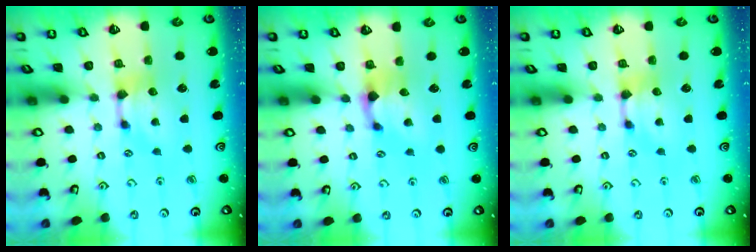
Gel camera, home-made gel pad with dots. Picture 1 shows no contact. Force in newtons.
{"total": 1.0, "press": 0.2, "slide": 0.9}
{"total": 0.0}